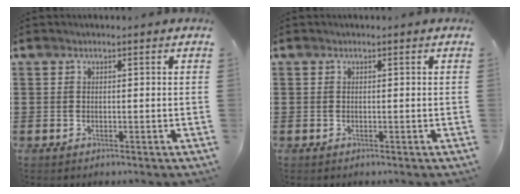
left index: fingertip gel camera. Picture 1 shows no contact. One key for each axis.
{"total": 0.0}